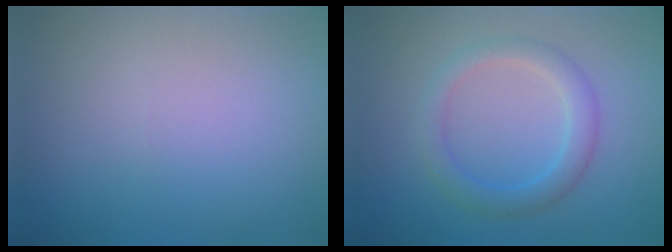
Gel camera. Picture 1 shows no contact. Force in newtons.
{"total": 2.9, "press": 2.9, "slide": 0.3}